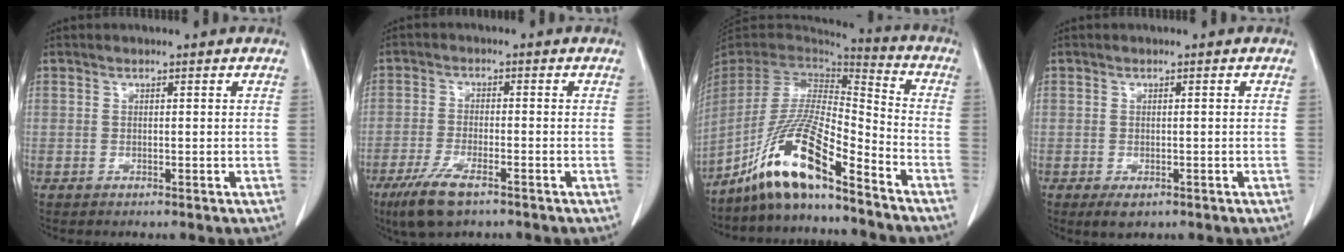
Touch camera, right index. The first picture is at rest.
{"total": 7.0, "force": [-4.6, 1.5, 5.0], "torque": [-0.105, -0.016, -0.081]}
{"total": 14.6, "force": [-10.4, 1.1, 10.1], "torque": [-0.201, -0.005, -0.198]}
{"total": 2.2, "force": [-1.2, 1.2, 1.4], "torque": [-0.019, -0.003, -0.010]}